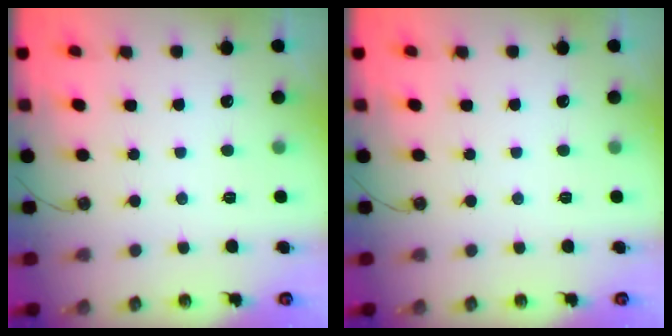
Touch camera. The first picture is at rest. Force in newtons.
{"total": 0.0}